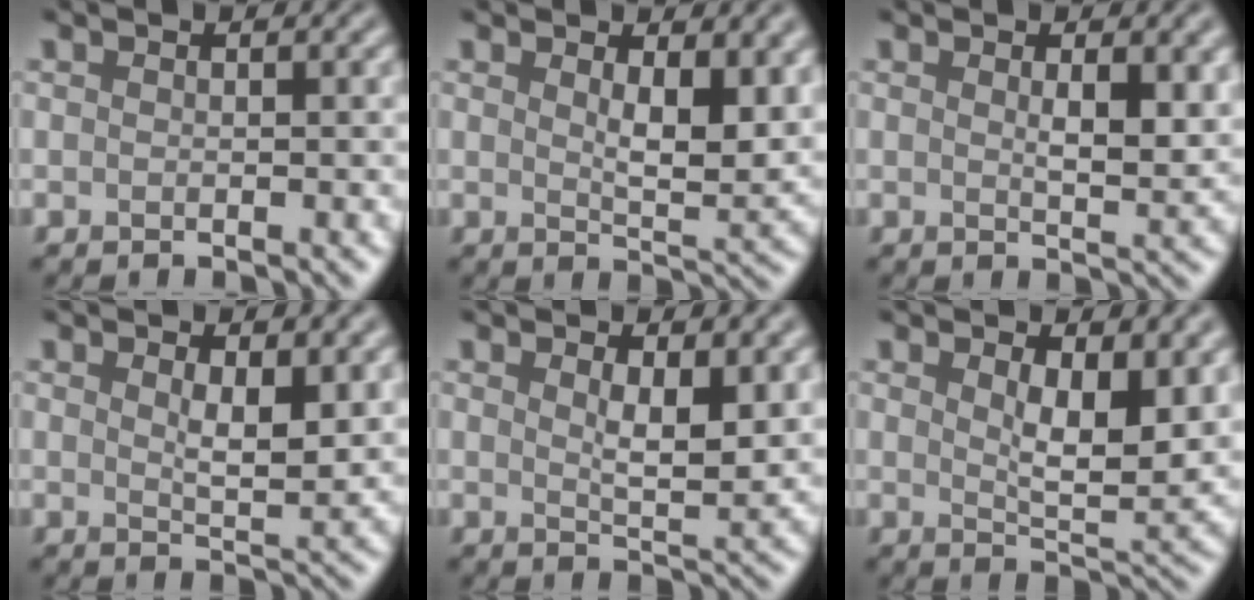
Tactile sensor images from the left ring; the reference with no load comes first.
{"total": 5.0, "force": [1.8, 1.8, 4.3], "torque": [-0.067, -0.010, 0.036]}
{"total": 3.1, "force": [0.9, 0.9, 2.8], "torque": [-0.041, -0.007, 0.019]}
{"total": 3.2, "force": [1.3, 1.0, 2.7], "torque": [-0.047, -0.009, 0.027]}
{"total": 3.6, "force": [1.5, 1.1, 3.1], "torque": [-0.055, -0.010, 0.029]}
{"total": 5.5, "force": [1.9, 2.1, 4.7], "torque": [-0.079, -0.011, 0.039]}